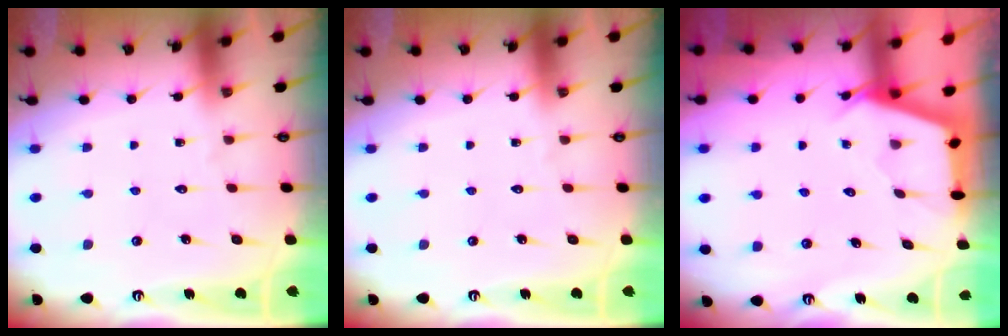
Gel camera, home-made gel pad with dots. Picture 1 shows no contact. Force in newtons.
{"total": 0.0}
{"total": 2.6, "press": 2.6, "slide": 0.3}